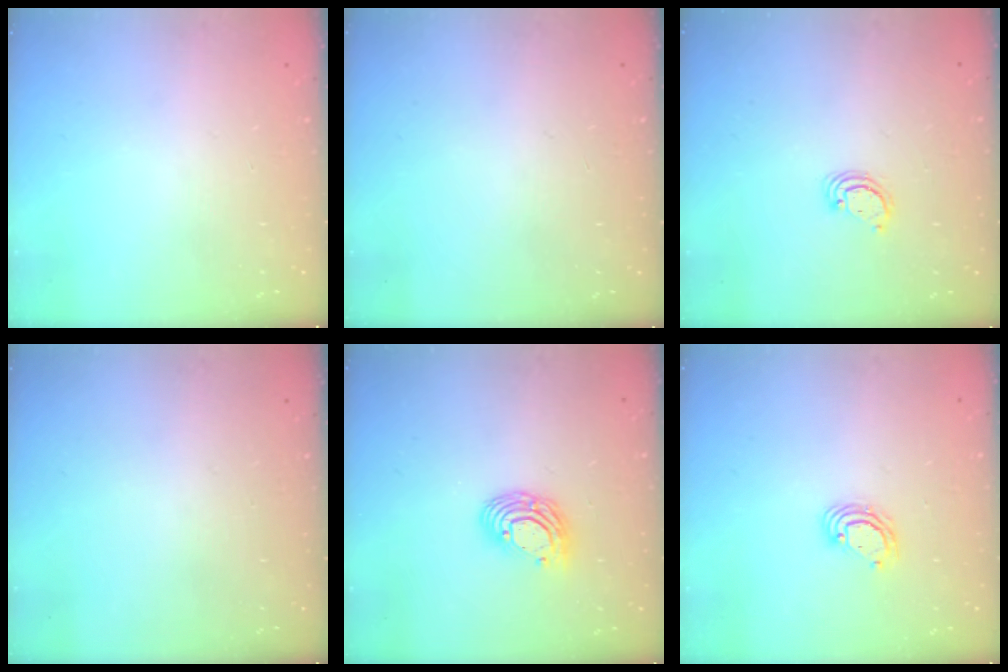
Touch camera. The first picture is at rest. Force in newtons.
{"total": 0.0}
{"total": 2.6, "press": 2.6, "slide": 0.3}
{"total": 0.0}
{"total": 9.9, "press": 9.8, "slide": 0.7}
{"total": 4.5, "press": 4.5, "slide": 0.1}